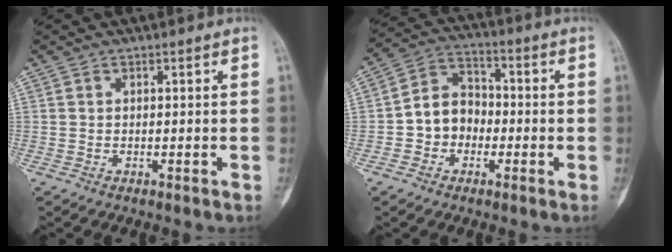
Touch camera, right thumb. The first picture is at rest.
{"total": 8.6, "force": [-1.8, 7.3, 4.3], "torque": [-0.043, 0.038, -0.046]}